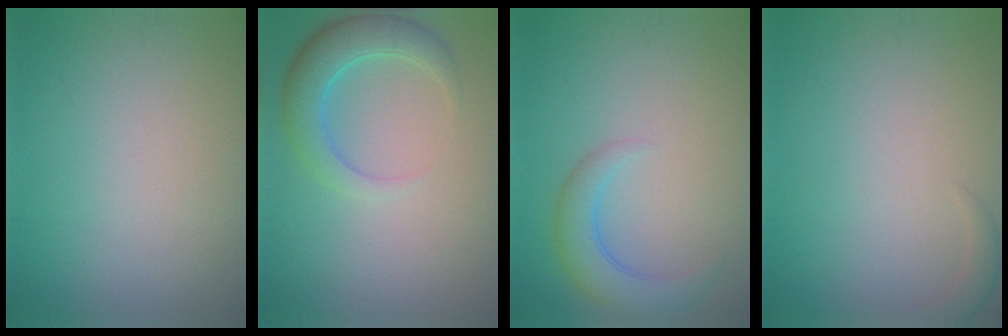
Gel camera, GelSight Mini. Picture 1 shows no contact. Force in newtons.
{"total": 4.2, "press": 4.2, "slide": 0.2}
{"total": 3.7, "press": 3.7, "slide": 0.3}
{"total": 1.4, "press": 1.4, "slide": 0.2}